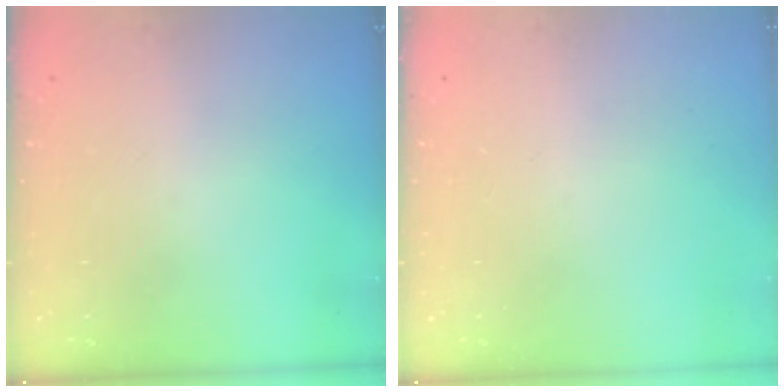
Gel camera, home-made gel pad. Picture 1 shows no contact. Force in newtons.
{"total": 0.0}